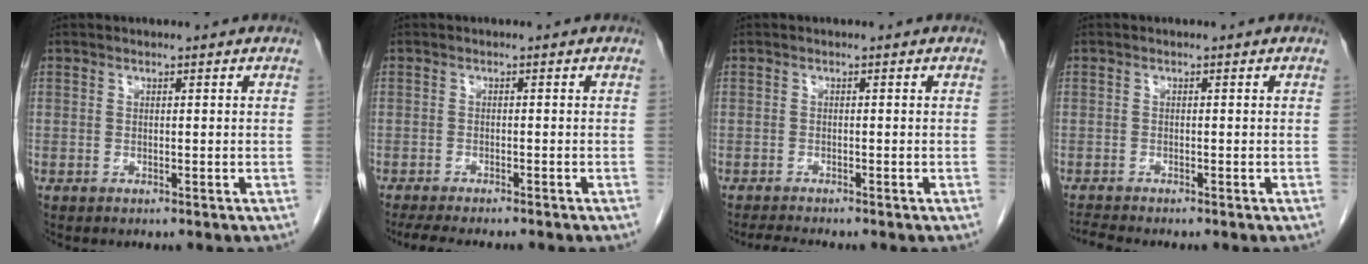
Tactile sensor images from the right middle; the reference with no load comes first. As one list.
[{"total": 8.3, "force": [-7.1, 1.1, 4.3], "torque": [-0.055, -0.012, -0.102]}, {"total": 2.0, "force": [-1.9, -0.5, 0.6], "torque": [-0.017, -0.011, -0.036]}, {"total": 1.7, "force": [-1.6, -0.7, 0.1], "torque": [-0.010, -0.012, -0.032]}]